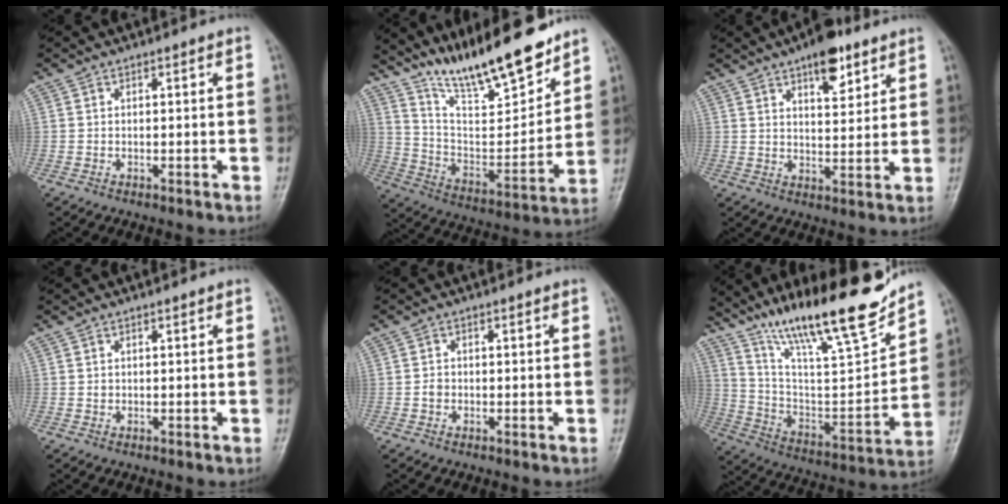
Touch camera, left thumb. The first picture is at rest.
{"total": 19.1, "force": [15.5, 4.1, 10.3], "torque": [-0.133, -0.094, 0.275]}
{"total": 9.0, "force": [5.6, 3.6, 6.0], "torque": [-0.068, -0.030, 0.082]}
{"total": 0.6, "force": [0.3, 0.5, 0.2], "torque": [0.002, 0.000, 0.005]}
{"total": 1.3, "force": [-0.3, 1.1, 0.6], "torque": [-0.005, 0.003, -0.006]}
{"total": 24.8, "force": [17.9, 5.0, 16.3], "torque": [-0.243, -0.071, 0.308]}